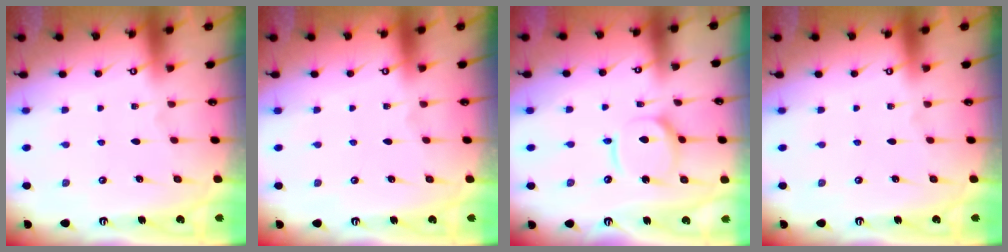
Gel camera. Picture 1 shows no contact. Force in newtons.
{"total": 0.0}
{"total": 11.2, "press": 11.1, "slide": 1.3}
{"total": 0.0}